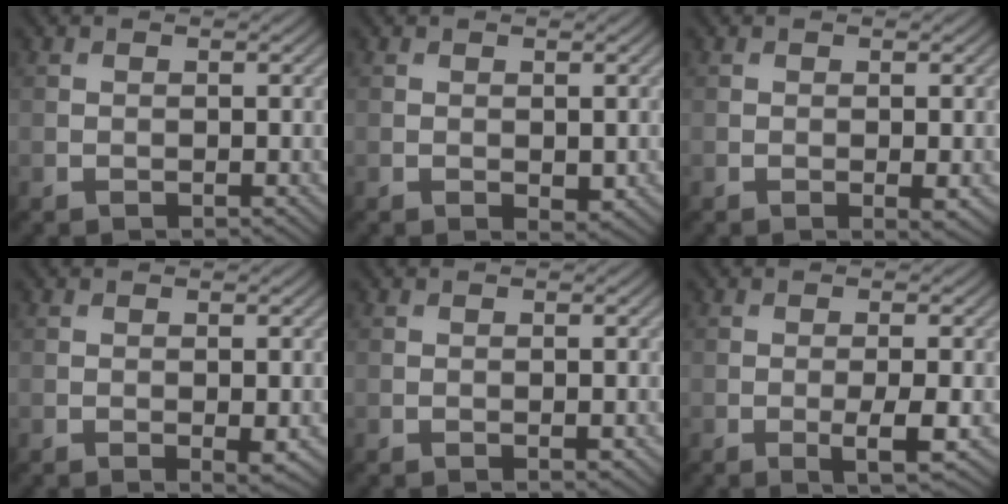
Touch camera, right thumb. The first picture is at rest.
{"total": 1.4, "force": [-0.2, 0.8, 1.2], "torque": [-0.016, -0.008, 0.000]}
{"total": 1.2, "force": [-0.3, 0.2, 1.1], "torque": [-0.020, -0.006, -0.005]}
{"total": 1.5, "force": [-0.3, 0.4, 1.4], "torque": [-0.022, -0.007, -0.003]}
{"total": 0.8, "force": [-0.3, 0.2, 0.8], "torque": [-0.012, -0.001, -0.003]}
{"total": 3.2, "force": [-0.8, 0.4, 3.0], "torque": [-0.056, -0.003, -0.013]}